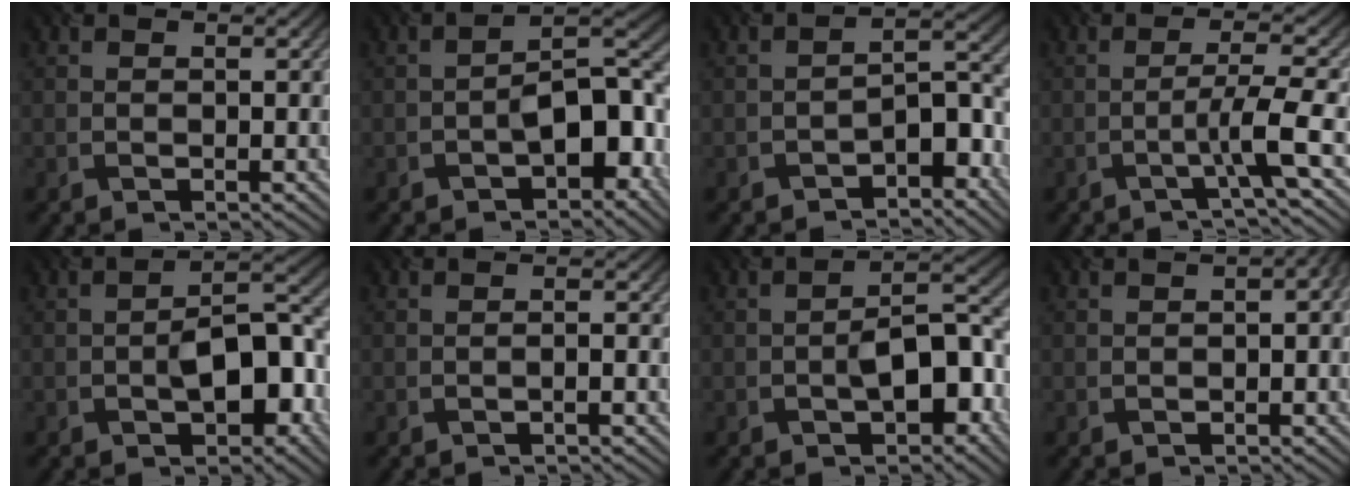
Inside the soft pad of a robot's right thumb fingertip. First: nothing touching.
{"total": 8.0, "force": [-2.9, 3.7, 6.4], "torque": [-0.084, 0.010, -0.051]}
{"total": 5.2, "force": [-3.6, 2.0, 3.2], "torque": [-0.035, 0.013, -0.061]}
{"total": 5.2, "force": [-2.0, 0.3, 4.8], "torque": [-0.075, 0.017, -0.053]}
{"total": 8.1, "force": [-2.1, 4.0, 6.7], "torque": [-0.101, 0.001, -0.032]}
{"total": 0.9, "force": [-0.5, 0.1, 0.7], "torque": [-0.011, 0.004, -0.008]}
{"total": 7.2, "force": [-2.3, 3.3, 6.0], "torque": [-0.086, 0.008, -0.038]}
{"total": 2.9, "force": [-0.2, 1.6, 2.4], "torque": [-0.027, -0.003, 0.004]}